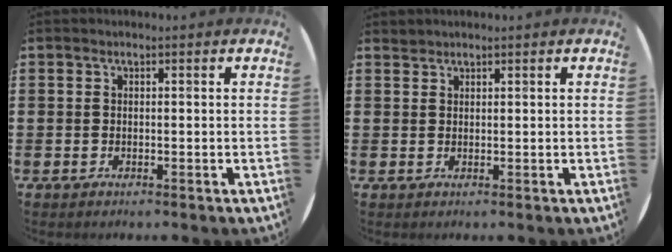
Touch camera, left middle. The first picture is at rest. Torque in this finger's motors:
{"motor_torque": [-0.28, -0.14, -0.01, 0.01]}